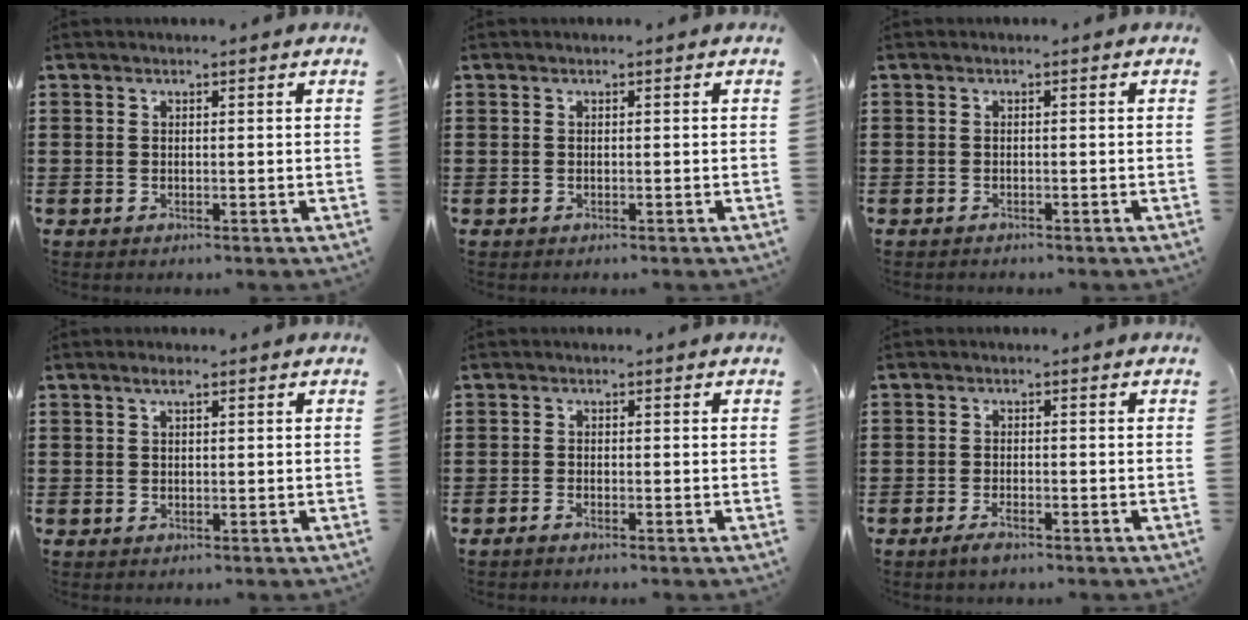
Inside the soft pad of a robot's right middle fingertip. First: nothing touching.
{"total": 0.0}
{"total": 0.7, "force": [-0.7, 0.2, -0.1], "torque": [0.002, 0.002, -0.015]}
{"total": 1.3, "force": [0.5, 0.8, 0.9], "torque": [-0.020, 0.006, 0.007]}
{"total": 0.8, "force": [-0.8, 0.1, 0.4], "torque": [-0.009, -0.004, -0.014]}
{"total": 2.0, "force": [-1.6, 0.5, 1.1], "torque": [-0.027, -0.001, -0.032]}